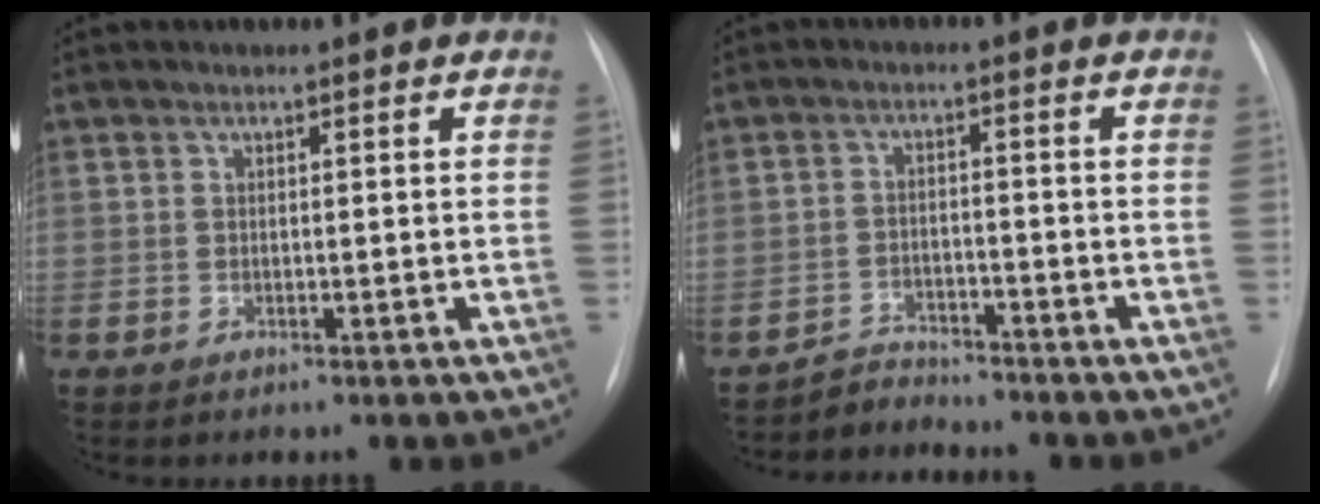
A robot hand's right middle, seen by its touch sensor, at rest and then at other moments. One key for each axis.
{"total": 3.4, "fx": -3.3, "fy": 0.3, "fz": -1.0, "tx": 0.021, "ty": -0.011, "tz": -0.057}